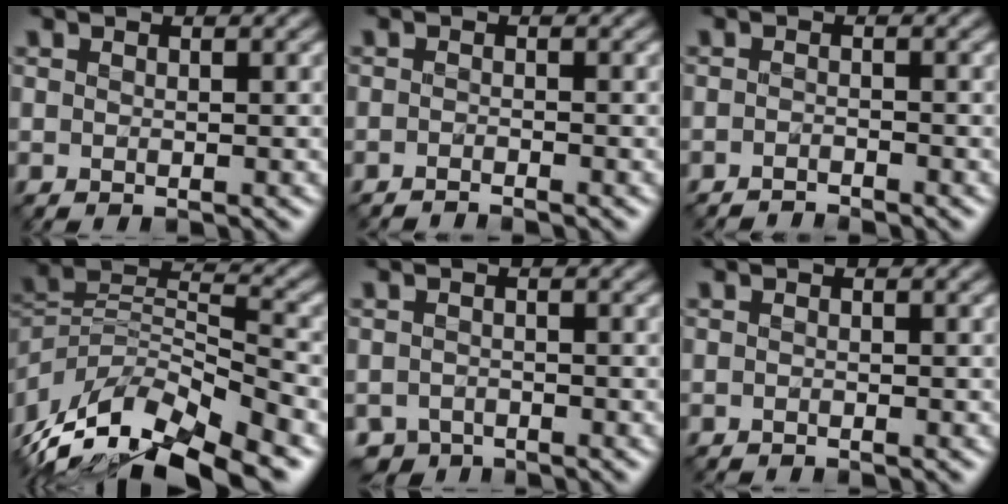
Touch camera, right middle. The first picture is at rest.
{"total": 1.1, "force": [-1.1, 0.0, 0.4], "torque": [-0.003, 0.001, -0.022]}
{"total": 1.4, "force": [-1.3, 0.0, 0.1], "torque": [0.001, 0.003, -0.027]}
{"total": 12.2, "force": [-8.1, 5.2, 7.4], "torque": [-0.157, 0.023, -0.137]}
{"total": 1.4, "force": [-1.2, 0.7, -0.3], "torque": [0.012, 0.005, -0.025]}
{"total": 0.0}